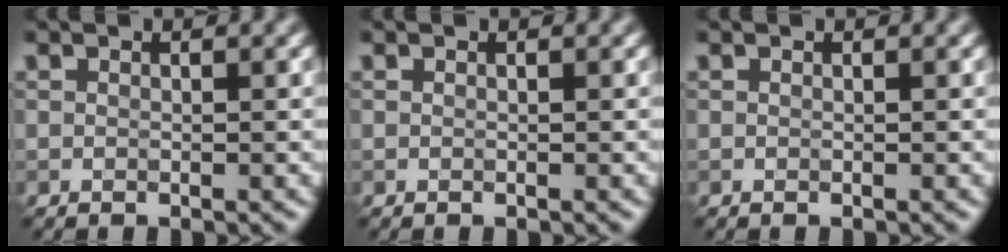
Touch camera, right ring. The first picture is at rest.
{"total": 0.0}
{"total": 0.0}